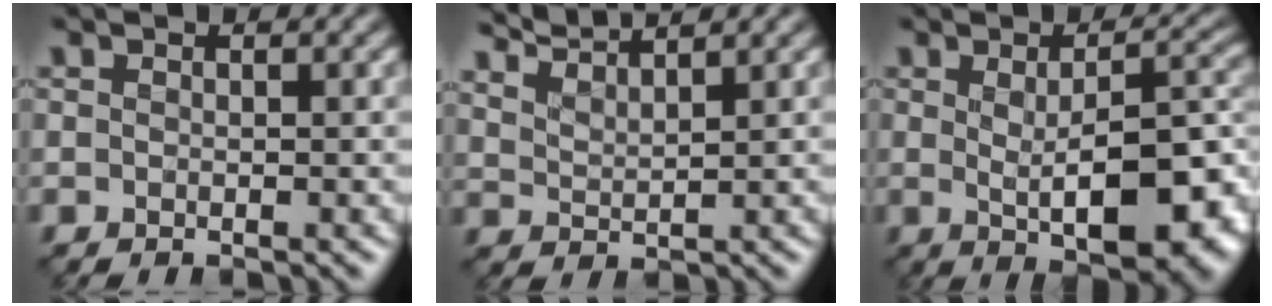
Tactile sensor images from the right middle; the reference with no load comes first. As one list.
[{"total": 3.4, "force": [3.3, 0.0, 0.5], "torque": [-0.015, 0.004, 0.062]}, {"total": 9.8, "force": [-1.7, 3.0, 9.2], "torque": [-0.131, -0.020, -0.016]}]